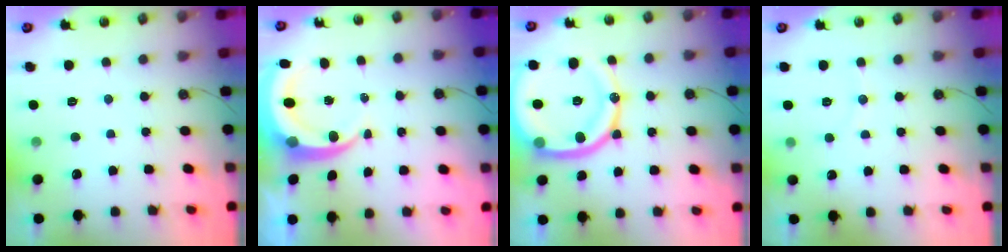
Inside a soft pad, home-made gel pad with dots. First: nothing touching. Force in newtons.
{"total": 7.7, "press": 7.7, "slide": 0.9}
{"total": 21.6, "press": 21.4, "slide": 2.6}
{"total": 4.3, "press": 4.2, "slide": 1.0}